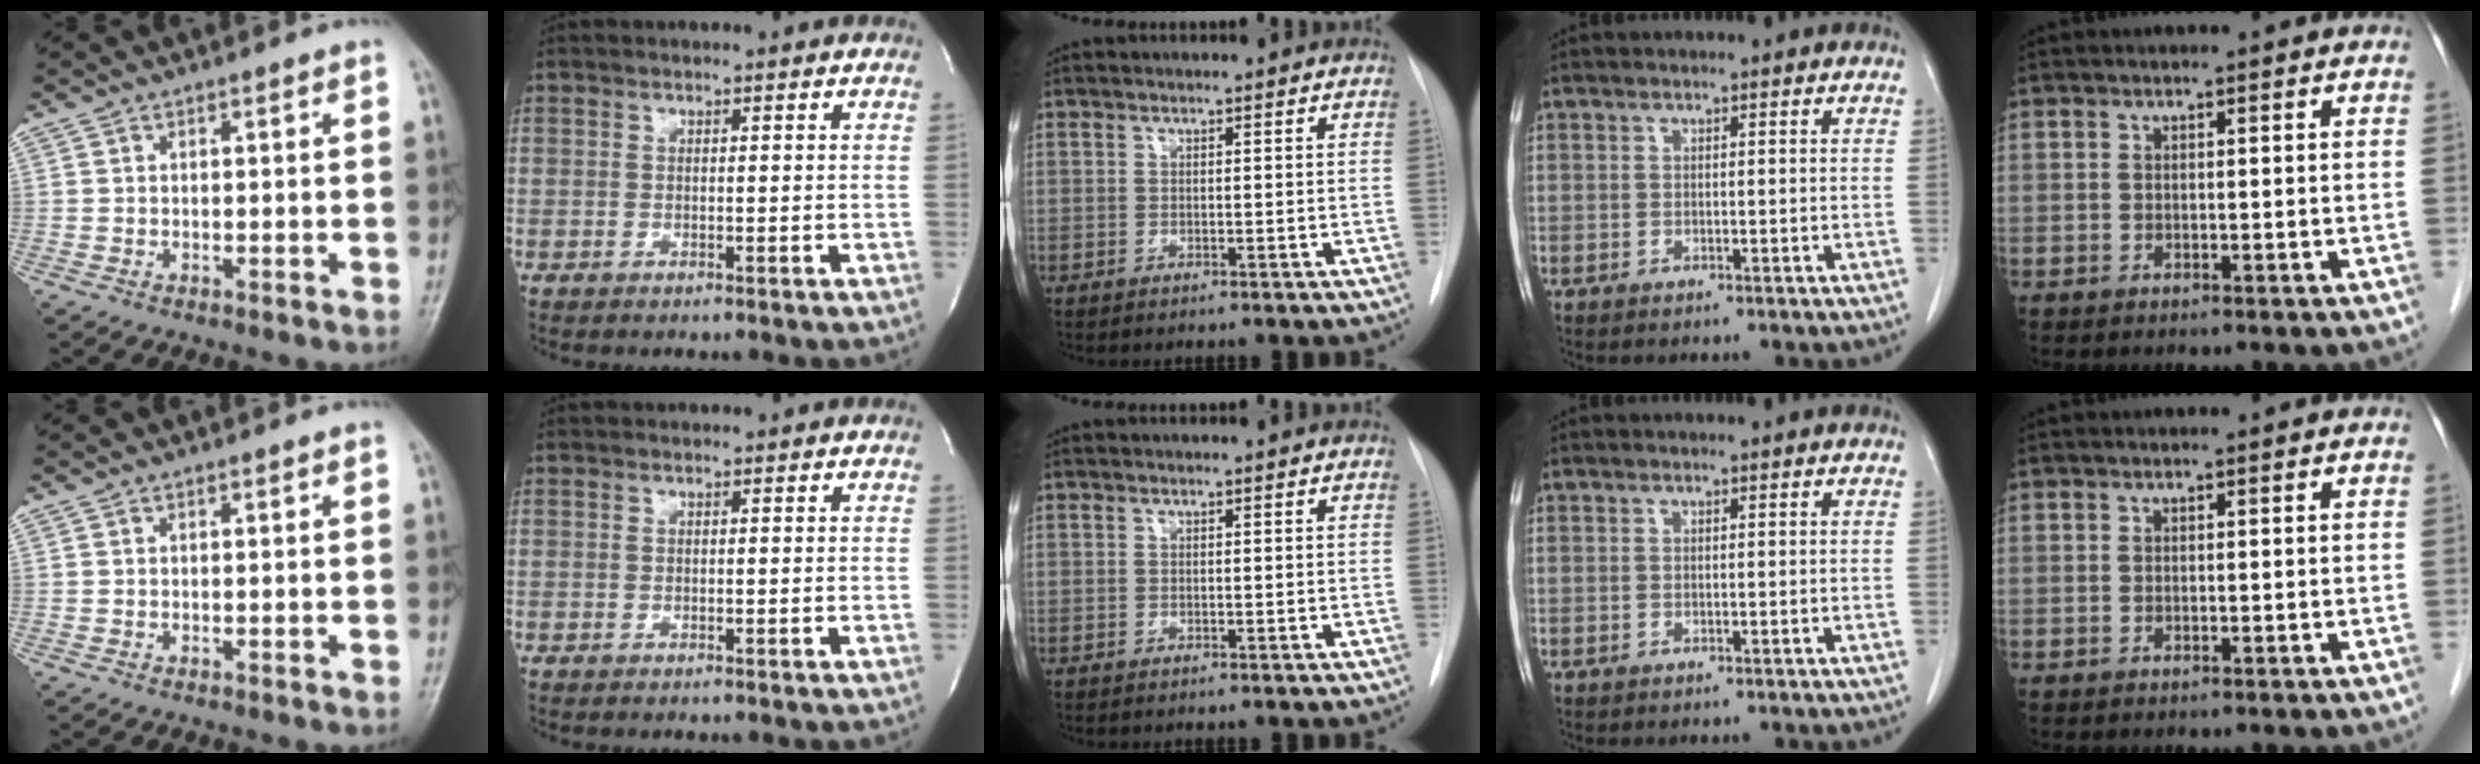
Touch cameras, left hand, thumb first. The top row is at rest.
{}